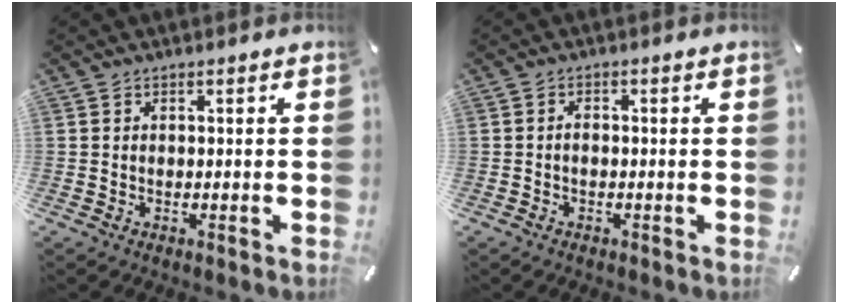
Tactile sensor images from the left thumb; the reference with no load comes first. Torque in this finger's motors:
{"motor_torque": [0.03, -0.11, 0.05, 0.13, 0.01]}